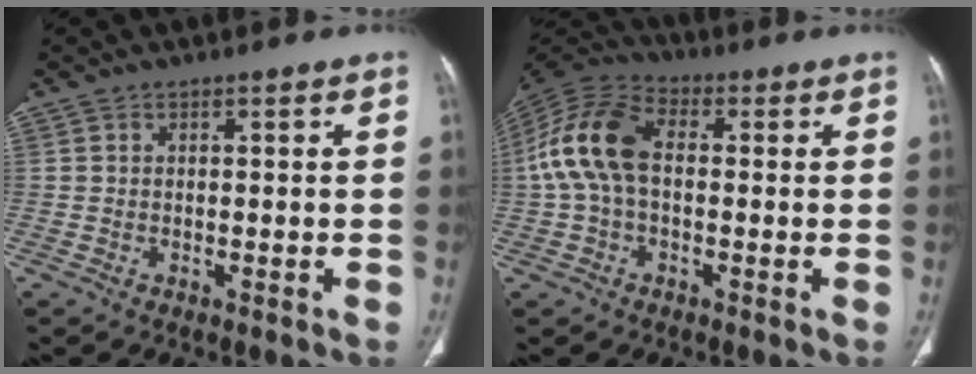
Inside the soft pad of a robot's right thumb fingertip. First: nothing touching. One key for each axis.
{"total": 12.9, "fx": 0.4, "fy": 8.1, "fz": 10.0, "tx": -0.207, "ty": 0.033, "tz": -0.002}